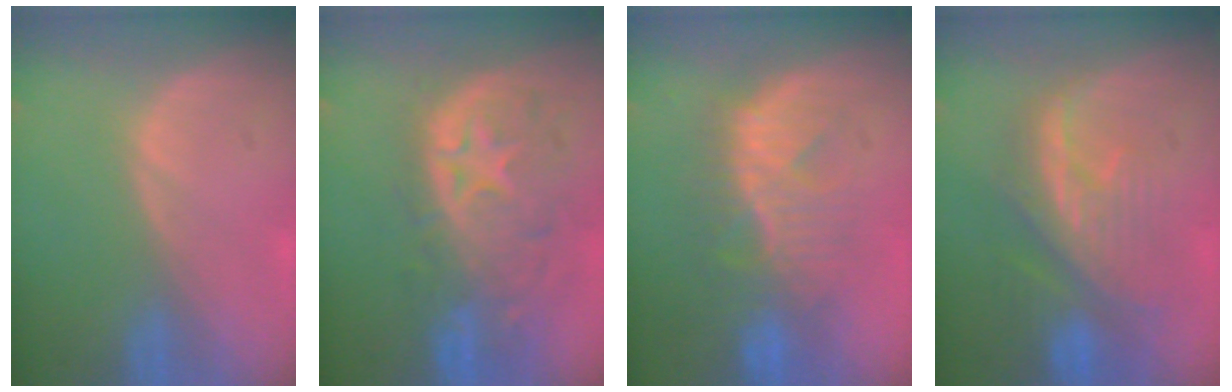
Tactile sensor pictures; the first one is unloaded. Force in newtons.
{"total": 11.2, "press": 9.8, "slide": 5.3}
{"total": 9.0, "press": 8.6, "slide": 2.5}
{"total": 10.1, "press": 8.9, "slide": 4.7}